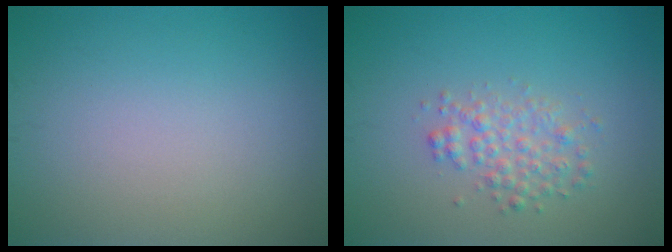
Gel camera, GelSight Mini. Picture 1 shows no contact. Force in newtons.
{"total": 2.5, "press": 2.5, "slide": 0.1}